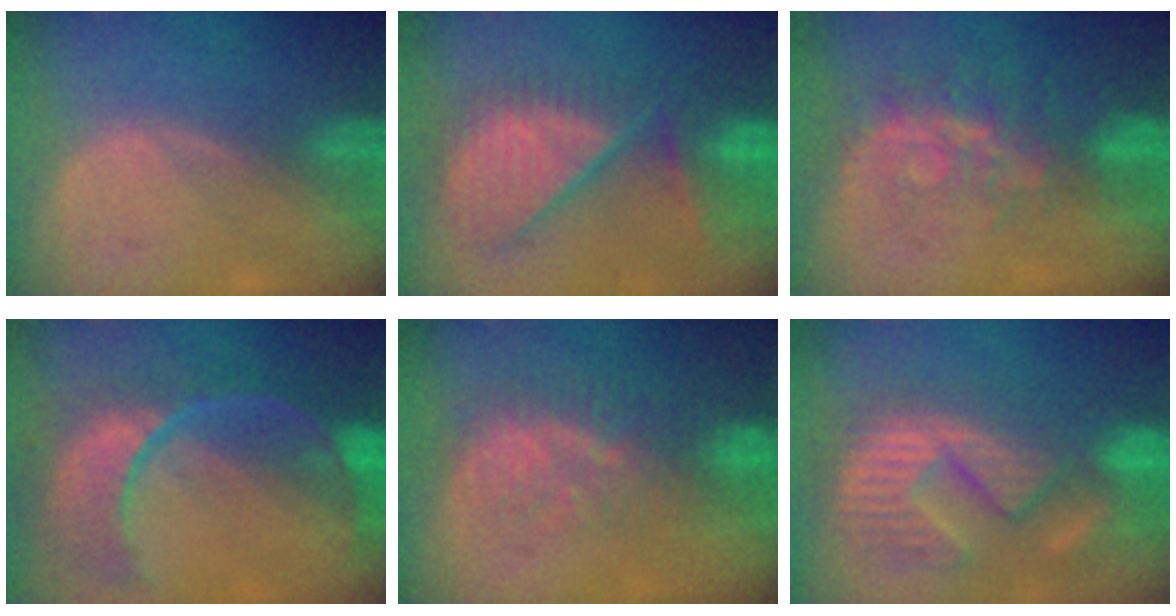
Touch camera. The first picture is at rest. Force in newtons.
{"total": 11.7, "press": 10.4, "slide": 5.3}
{"total": 8.5, "press": 7.0, "slide": 4.8}
{"total": 12.1, "press": 9.8, "slide": 7.2}
{"total": 8.1, "press": 7.7, "slide": 2.7}
{"total": 12.7, "press": 11.9, "slide": 4.5}